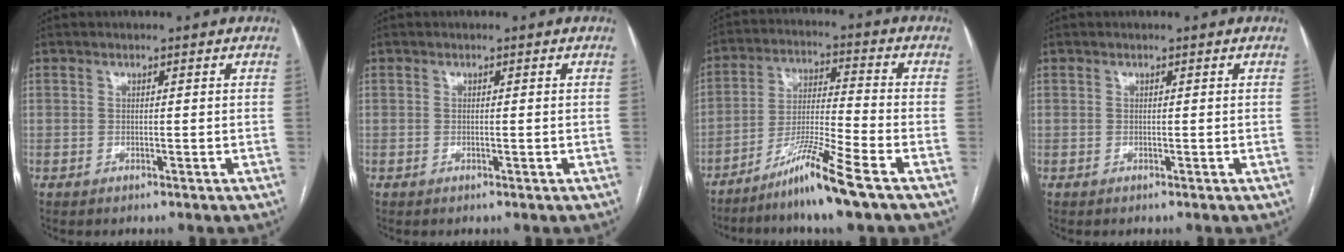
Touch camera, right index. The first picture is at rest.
{"total": 0.0}
{"total": 10.3, "force": [-7.1, -1.1, 7.4], "torque": [-0.142, -0.027, -0.132]}
{"total": 0.0}